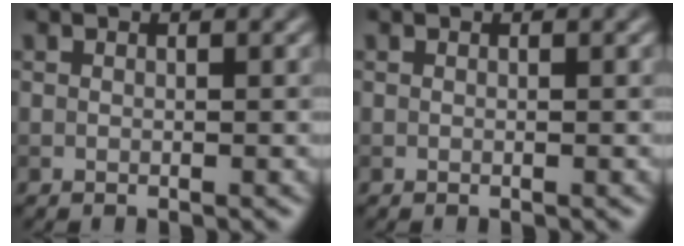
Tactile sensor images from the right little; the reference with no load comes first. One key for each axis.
{"total": 0.0}